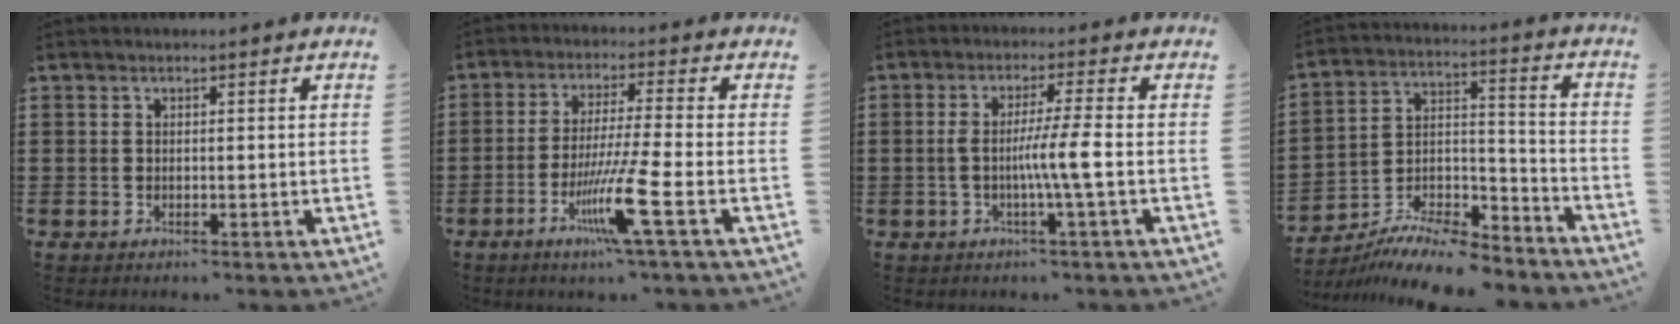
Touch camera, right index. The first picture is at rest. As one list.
[{"total": 9.9, "force": [-4.3, -0.3, 9.0], "torque": [-0.174, -0.016, -0.080]}, {"total": 6.3, "force": [-1.1, -0.4, 6.2], "torque": [-0.119, -0.007, -0.027]}, {"total": 9.6, "force": [-8.8, 2.1, 3.4], "torque": [-0.058, 0.023, -0.170]}]